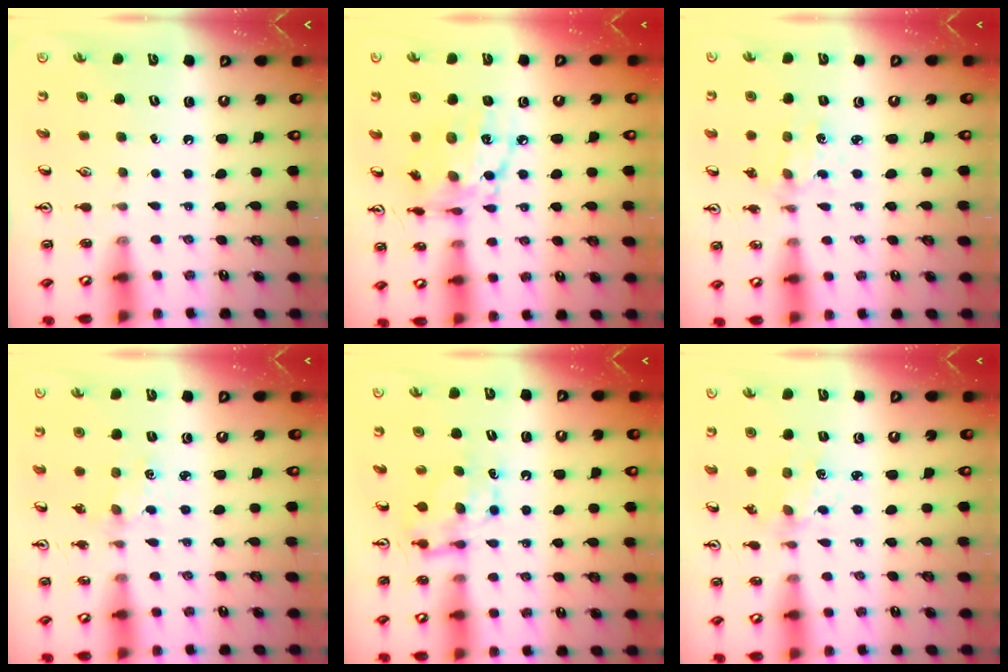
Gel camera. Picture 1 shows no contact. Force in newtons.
{"total": 14.3, "press": 14.3, "slide": 0.8}
{"total": 2.1, "press": 2.1, "slide": 0.4}
{"total": 0.7, "press": 0.7, "slide": 0.2}
{"total": 7.1, "press": 7.1, "slide": 0.3}
{"total": 2.0, "press": 2.0, "slide": 0.3}